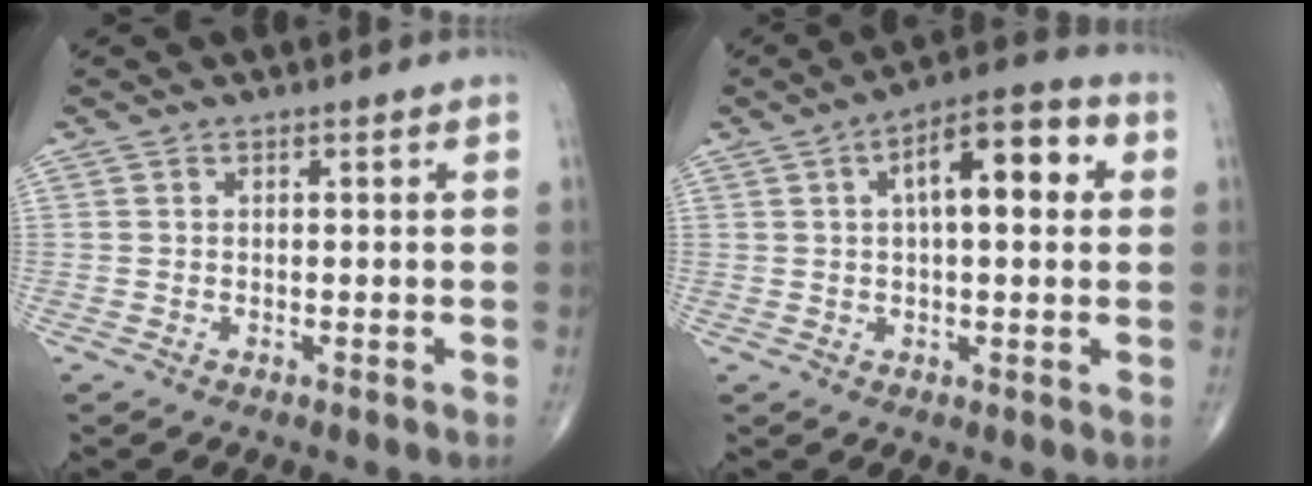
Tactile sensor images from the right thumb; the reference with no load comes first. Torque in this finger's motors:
{"motor_torque": [0.03, 2.52, 1.47, 0.28, 0.12]}